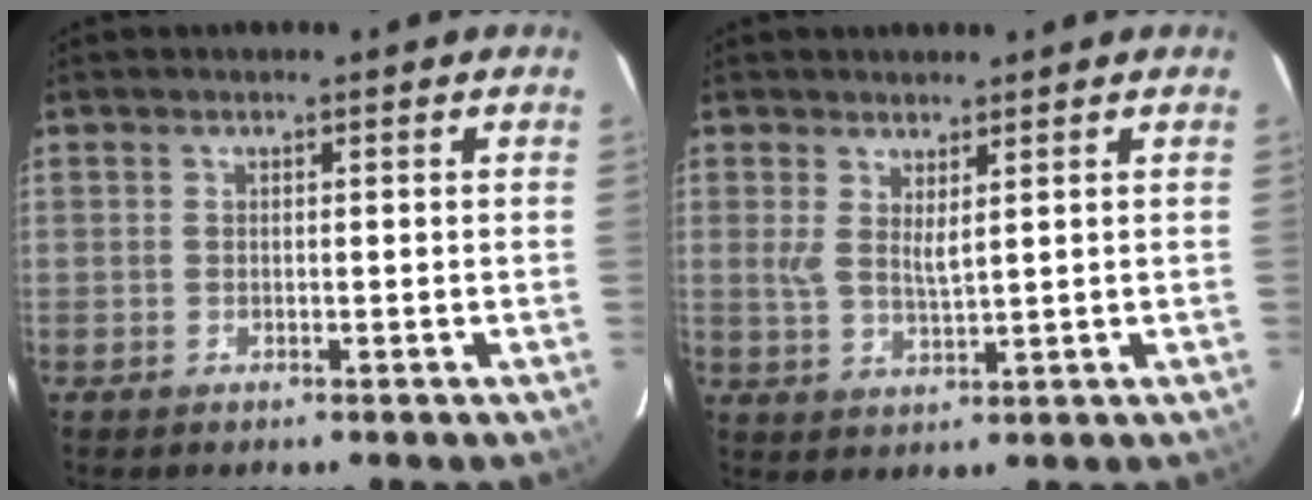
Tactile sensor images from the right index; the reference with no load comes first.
{"total": 3.6, "force": [1.9, 0.8, 2.9], "torque": [-0.055, -0.009, 0.034]}